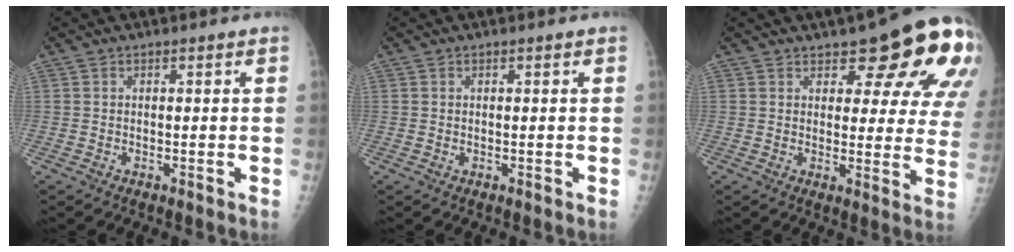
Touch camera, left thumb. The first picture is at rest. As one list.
[{"total": 0.0}, {"total": 16.8, "force": [9.3, 6.3, 12.4], "torque": [-0.118, -0.041, 0.109]}]